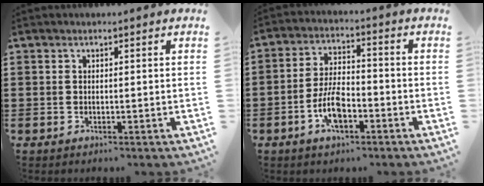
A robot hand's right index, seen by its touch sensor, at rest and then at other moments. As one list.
[{"total": 6.9, "force": [-2.8, 3.0, 5.5], "torque": [-0.126, -0.001, -0.057]}]